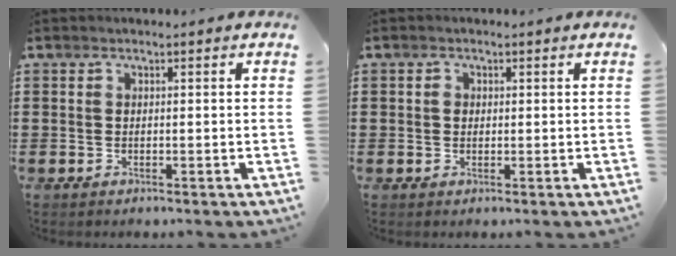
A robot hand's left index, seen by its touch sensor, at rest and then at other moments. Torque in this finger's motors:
{"motor_torque": [1.06, 1.08, 0.14, 0.03]}